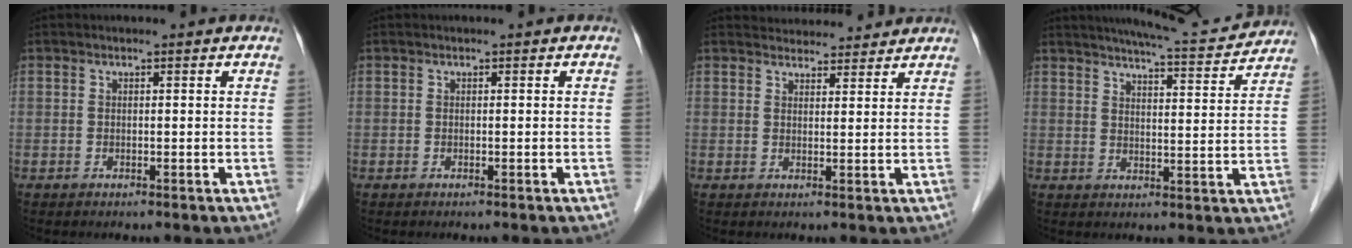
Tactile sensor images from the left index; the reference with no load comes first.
{"total": 0.0}
{"total": 7.5, "force": [7.2, 1.9, 1.0], "torque": [-0.004, 0.020, 0.087]}
{"total": 12.6, "force": [11.8, 1.0, 4.2], "torque": [-0.063, -0.003, 0.148]}